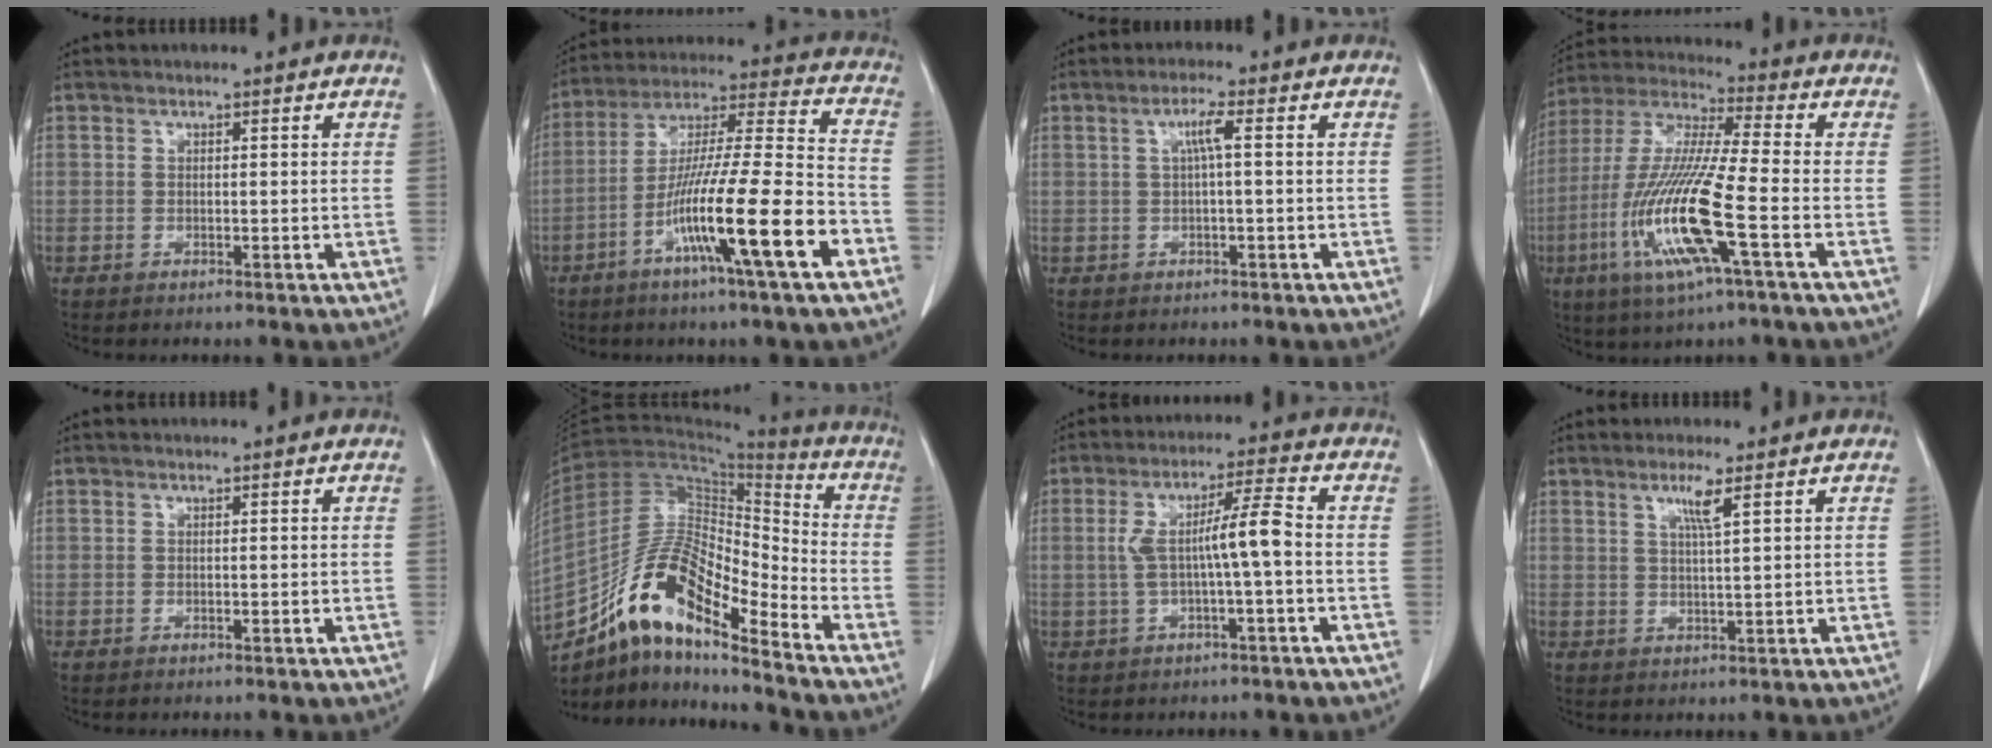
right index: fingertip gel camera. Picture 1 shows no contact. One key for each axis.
{"total": 18.3, "fx": -8.0, "fy": -0.1, "fz": 16.5, "tx": -0.296, "ty": -0.016, "tz": -0.141}
{"total": 2.7, "fx": 0.4, "fy": -0.2, "fz": 2.7, "tx": -0.052, "ty": 0.005, "tz": 0.009}
{"total": 16.4, "fx": -5.3, "fy": 0.5, "fz": 15.5, "tx": -0.330, "ty": -0.018, "tz": -0.106}
{"total": 0.0}
{"total": 15.2, "fx": -10.9, "fy": 3.4, "fz": 10.1, "tx": -0.188, "ty": 0.029, "tz": -0.193}
{"total": 7.1, "fx": -0.5, "fy": 0.2, "fz": 7.1, "tx": -0.135, "ty": 0.022, "tz": -0.007}
{"total": 3.2, "fx": 1.7, "fy": -0.6, "fz": 2.7, "tx": -0.055, "ty": -0.003, "tz": 0.034}